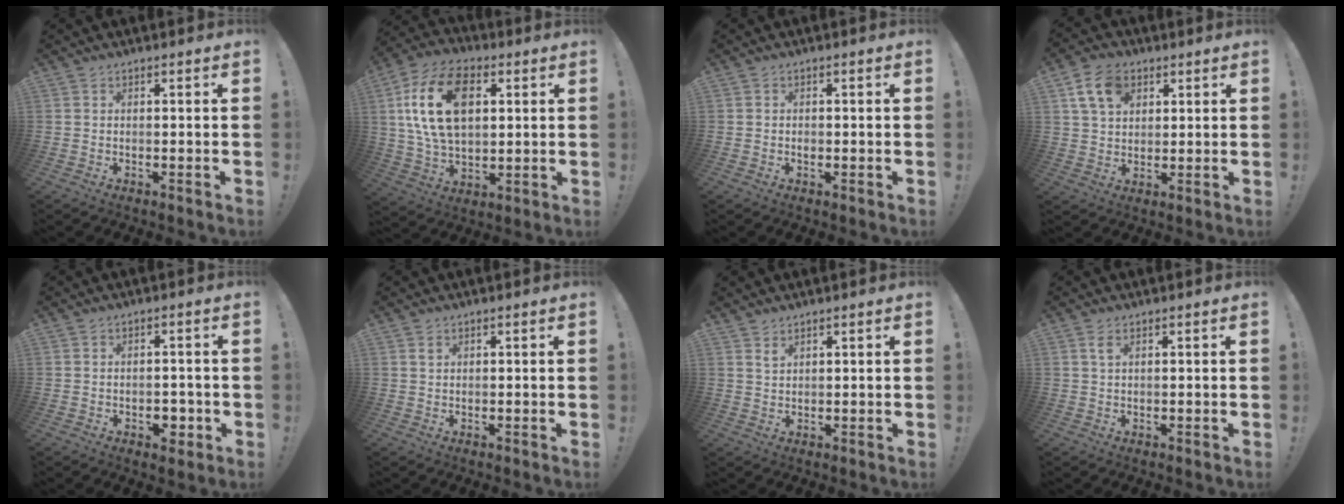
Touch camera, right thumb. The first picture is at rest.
{"total": 20.8, "force": [5.6, 13.3, 15.0], "torque": [-0.268, -0.007, 0.094]}
{"total": 1.0, "force": [-0.6, 0.7, 0.3], "torque": [0.002, -0.001, -0.013]}
{"total": 10.2, "force": [4.7, 6.9, 5.7], "torque": [-0.093, -0.005, 0.092]}
{"total": 4.3, "force": [-1.5, 3.2, 2.5], "torque": [-0.024, 0.007, -0.024]}
{"total": 1.1, "force": [0.8, 0.6, 0.2], "torque": [0.011, -0.007, 0.012]}
{"total": 2.4, "force": [2.1, 1.1, 0.6], "torque": [0.000, -0.020, 0.037]}
{"total": 1.8, "force": [0.8, 0.6, 1.6], "torque": [-0.031, 0.001, 0.013]}